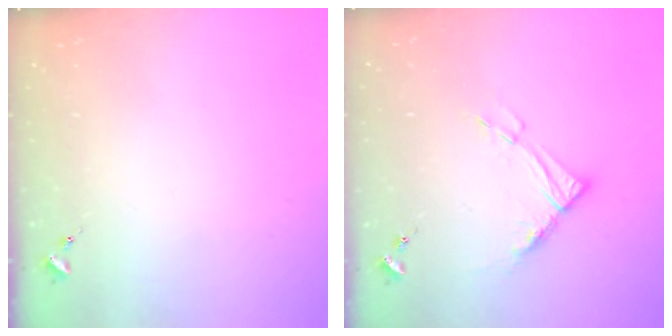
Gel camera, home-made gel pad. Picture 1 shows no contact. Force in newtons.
{"total": 9.6, "press": 9.5, "slide": 1.1}